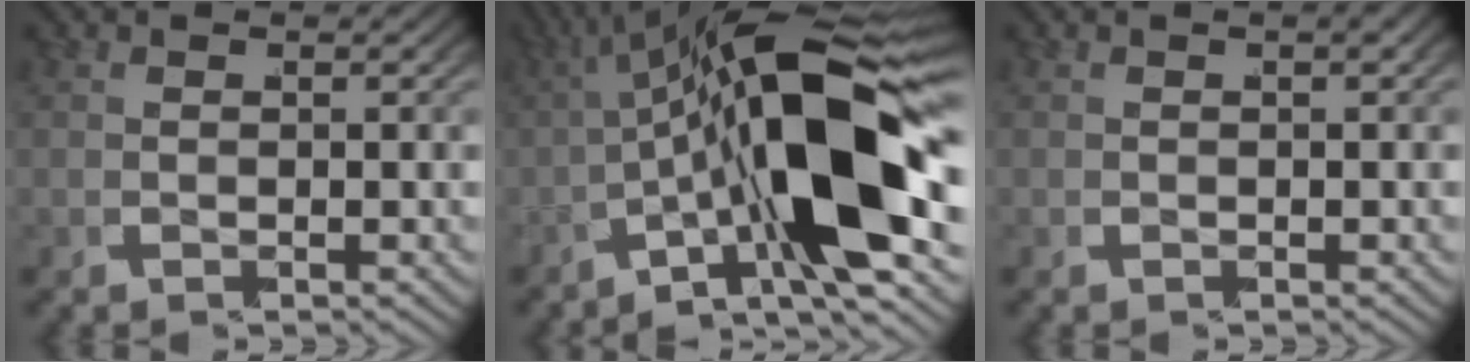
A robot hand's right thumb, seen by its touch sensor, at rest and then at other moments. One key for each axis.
{"total": 14.6, "fx": -2.0, "fy": 6.3, "fz": 13.1, "tx": -0.220, "ty": -0.005, "tz": -0.039}
{"total": 1.6, "fx": 0.7, "fy": 0.7, "fz": 1.3, "tx": -0.007, "ty": 0.008, "tz": 0.006}